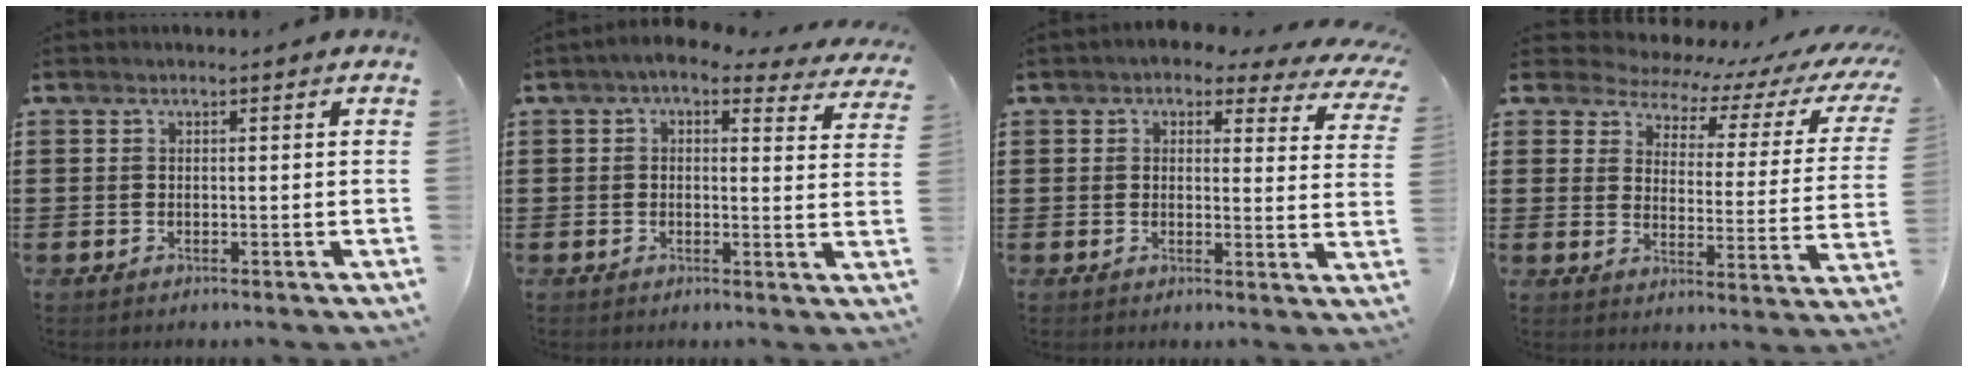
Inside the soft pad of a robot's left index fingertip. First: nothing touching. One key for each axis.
{"total": 3.4, "fx": 2.4, "fy": 0.8, "fz": 2.3, "tx": -0.053, "ty": -0.008, "tz": 0.039}
{"total": 2.7, "fx": 2.0, "fy": 1.1, "fz": 1.6, "tx": -0.032, "ty": -0.011, "tz": 0.029}
{"total": 4.1, "fx": 3.4, "fy": 1.8, "fz": 1.5, "tx": -0.047, "ty": -0.028, "tz": 0.050}